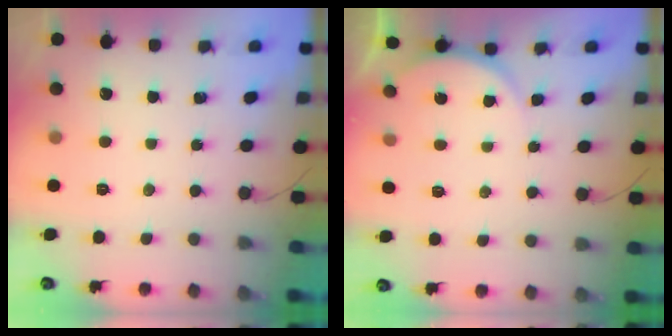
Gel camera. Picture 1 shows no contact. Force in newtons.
{"total": 3.5, "press": 3.5, "slide": 0.5}